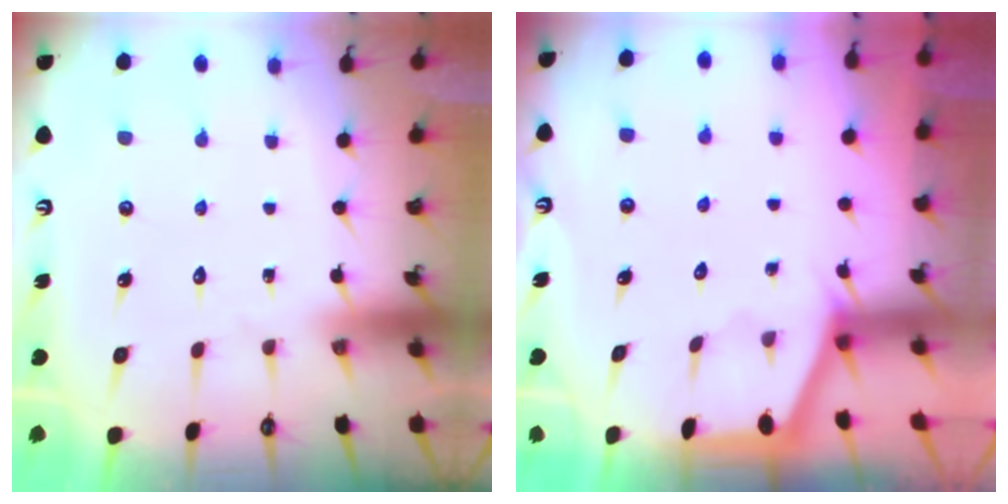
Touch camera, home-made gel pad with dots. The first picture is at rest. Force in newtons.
{"total": 1.2, "press": 1.2, "slide": 0.3}